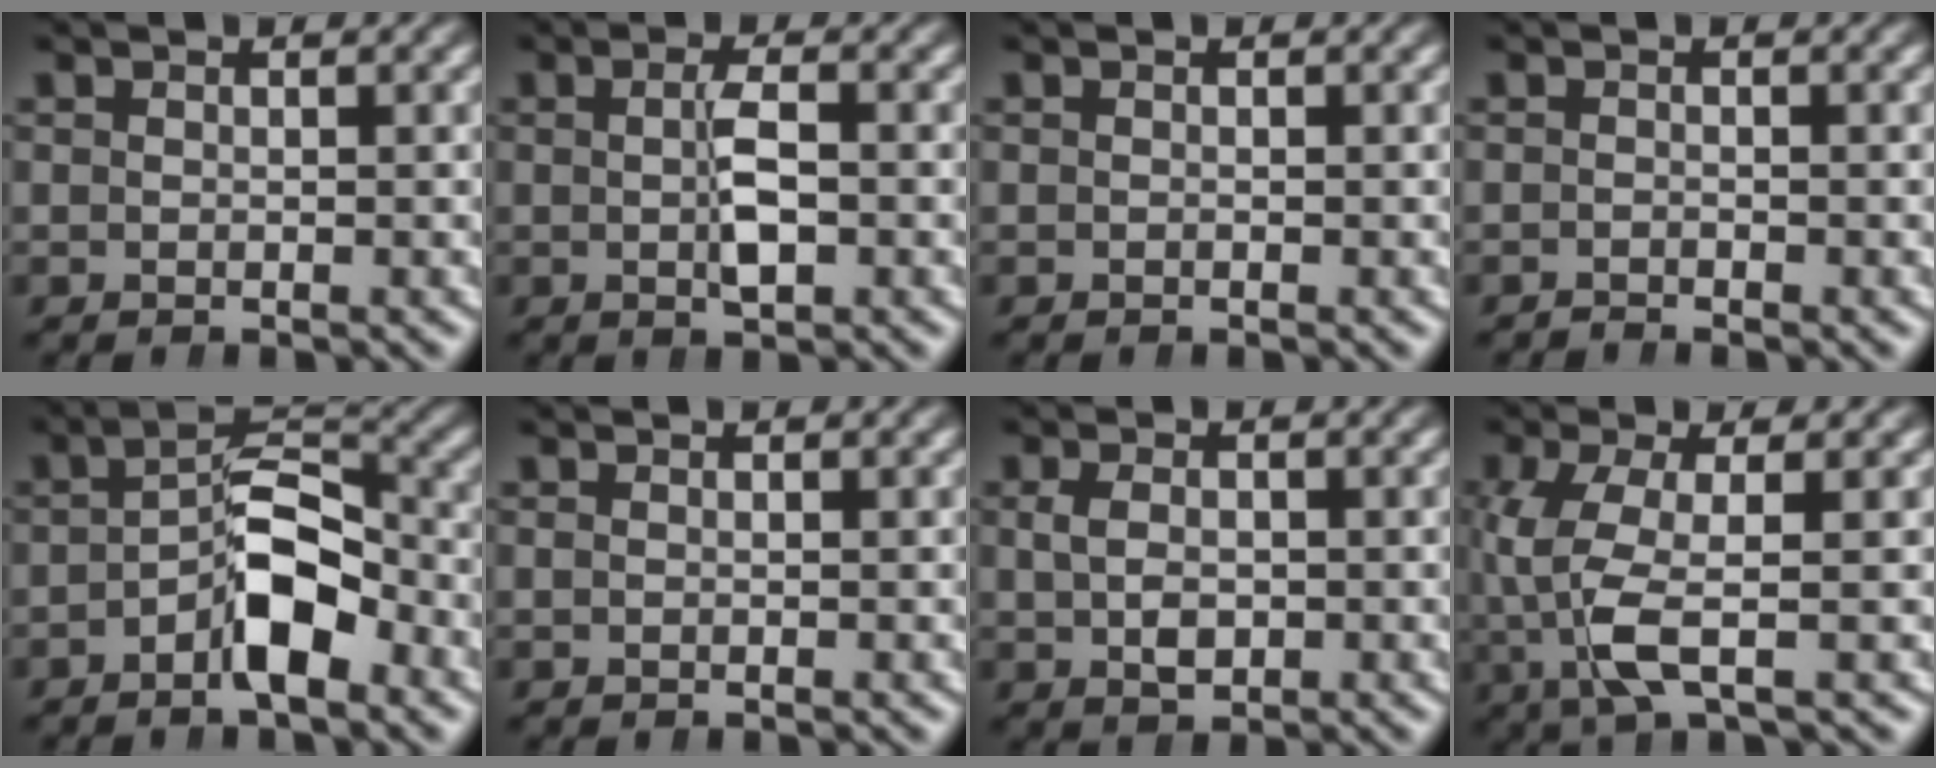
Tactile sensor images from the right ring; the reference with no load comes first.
{"total": 2.3, "force": [-0.5, 0.4, 2.2], "torque": [-0.043, -0.007, -0.007]}
{"total": 0.0}
{"total": 1.1, "force": [-1.1, 0.1, -0.1], "torque": [0.002, -0.002, -0.019]}
{"total": 5.3, "force": [-1.9, 2.6, 4.2], "torque": [-0.060, -0.007, -0.031]}
{"total": 0.0}
{"total": 2.1, "force": [-0.1, 1.3, 1.7], "torque": [-0.036, -0.012, 0.007]}
{"total": 5.8, "force": [-0.3, 2.8, 5.1], "torque": [-0.140, -0.026, 0.008]}